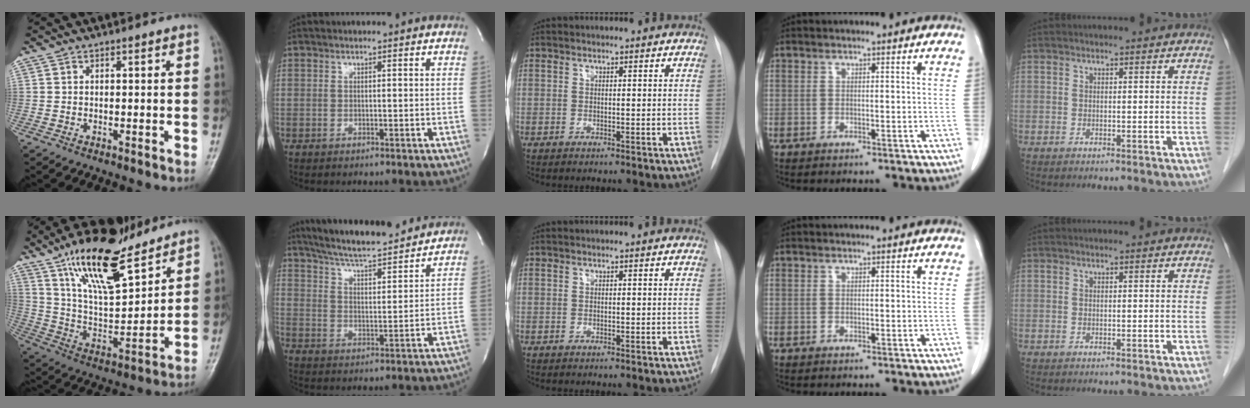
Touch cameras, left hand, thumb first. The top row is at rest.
{"thumb": {"total": 19.3, "force": [13.3, 6.4, 12.5], "torque": [-0.183, -0.065, 0.244]}, "index": {"total": 17.0, "force": [15.5, 2.0, 6.9], "torque": [-0.117, 0.012, 0.236]}}